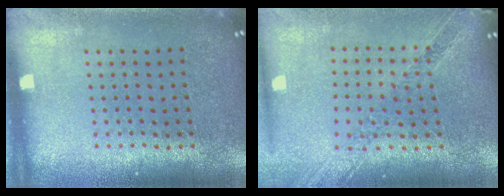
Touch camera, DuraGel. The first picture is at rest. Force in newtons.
{"total": 1.1, "press": 1.1, "slide": 0.2}